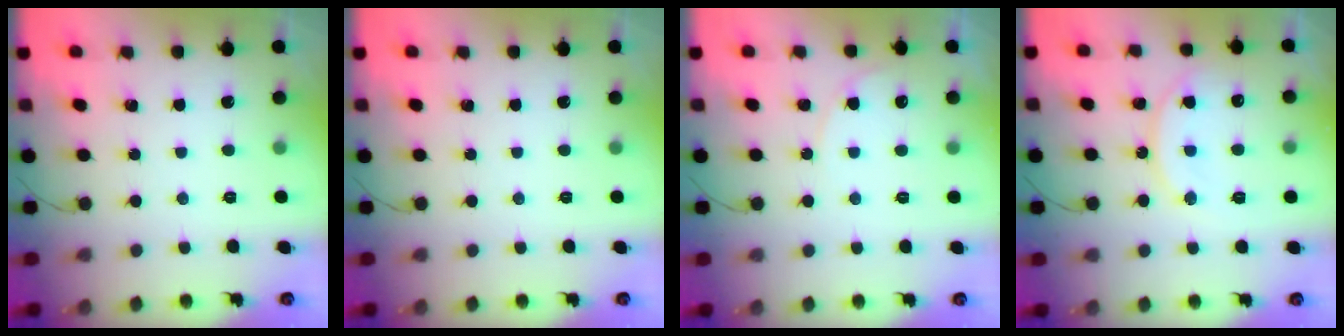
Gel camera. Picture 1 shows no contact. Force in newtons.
{"total": 0.0}
{"total": 5.6, "press": 5.6, "slide": 0.2}
{"total": 11.0, "press": 11.0, "slide": 0.7}